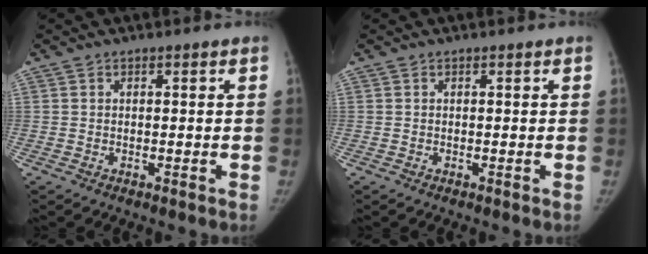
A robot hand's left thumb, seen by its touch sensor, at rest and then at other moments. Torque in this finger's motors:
{"motor_torque": [0.02, 0.00, 0.14, -0.04, 0.01]}